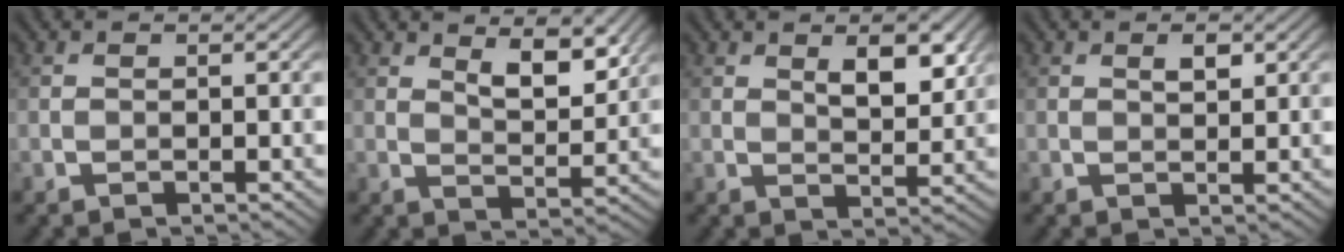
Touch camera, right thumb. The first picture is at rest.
{"total": 6.3, "force": [3.9, 2.5, 4.2], "torque": [-0.072, -0.014, 0.068]}
{"total": 5.5, "force": [2.5, 2.5, 4.2], "torque": [-0.066, -0.006, 0.041]}
{"total": 1.7, "force": [0.8, 0.8, 1.3], "torque": [-0.022, -0.003, 0.015]}